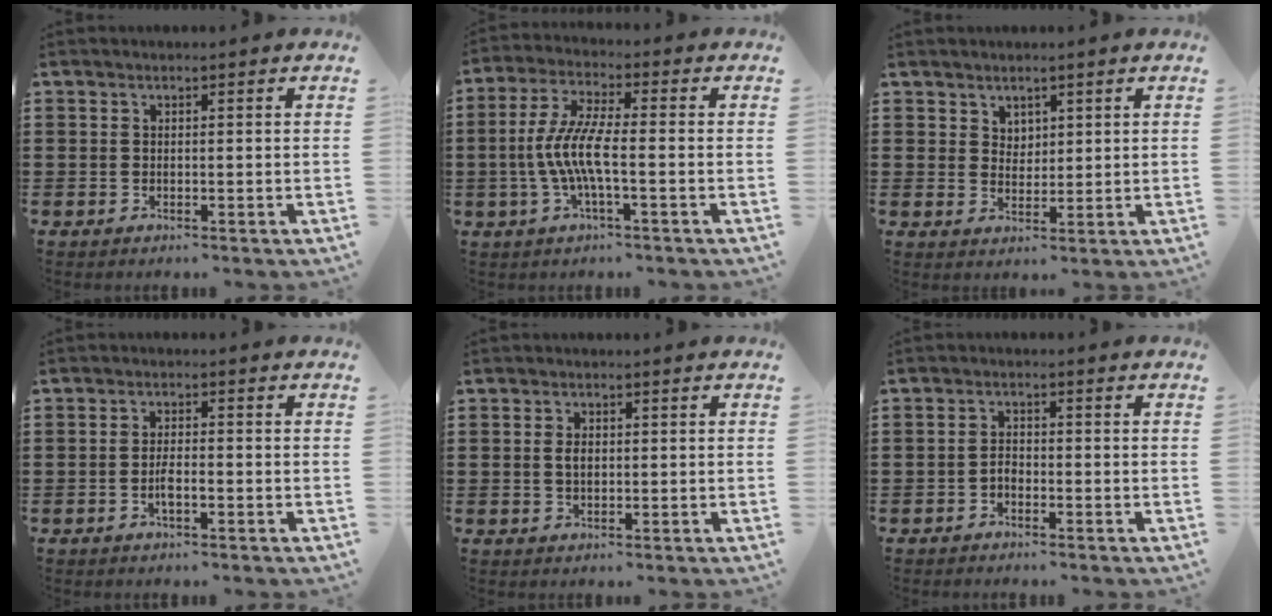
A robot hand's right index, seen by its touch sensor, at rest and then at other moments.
{"total": 7.6, "force": [-1.9, 1.5, 7.2], "torque": [-0.166, -0.014, -0.044]}
{"total": 2.7, "force": [2.0, 1.9, 0.2], "torque": [-0.011, 0.008, 0.038]}
{"total": 2.8, "force": [-1.1, 0.8, 2.4], "torque": [-0.052, -0.001, -0.022]}
{"total": 2.0, "force": [0.2, 1.2, 1.7], "torque": [-0.035, 0.006, 0.003]}
{"total": 1.6, "force": [-1.0, 0.9, 0.9], "torque": [-0.021, 0.003, -0.021]}